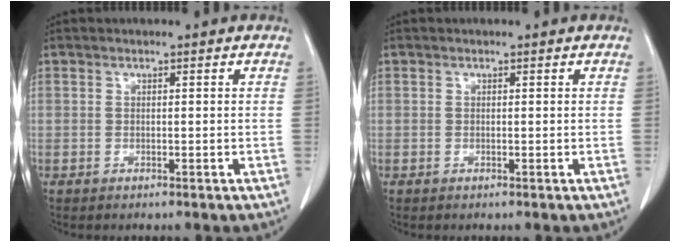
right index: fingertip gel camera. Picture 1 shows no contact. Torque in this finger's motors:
{"motor_torque": [0.04, -0.01, 0.01, 0.00]}